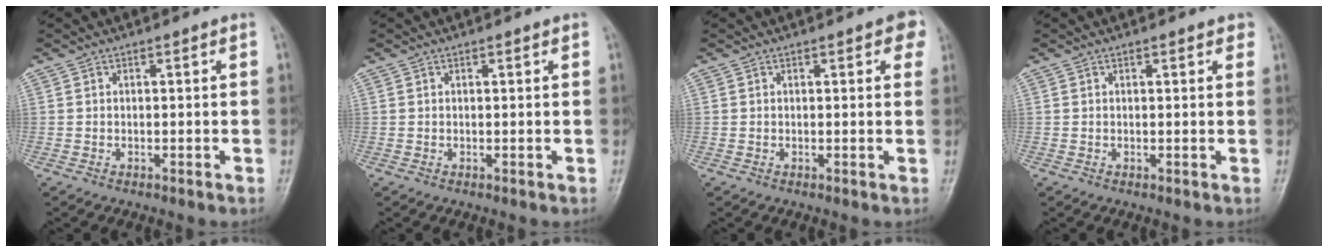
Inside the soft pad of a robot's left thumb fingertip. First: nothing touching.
{"total": 0.7, "force": [0.4, 0.1, 0.6], "torque": [-0.007, 0.001, 0.004]}
{"total": 3.6, "force": [1.6, 1.3, 2.9], "torque": [-0.021, -0.001, 0.012]}
{"total": 1.7, "force": [1.0, 0.6, 1.2], "torque": [-0.011, -0.002, 0.010]}